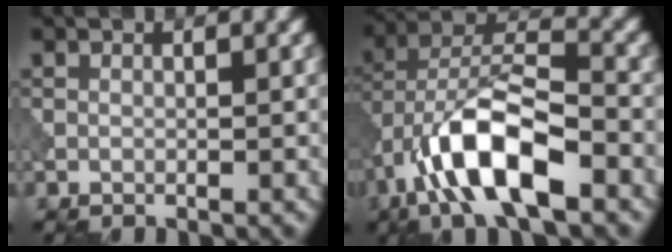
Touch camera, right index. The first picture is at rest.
{"total": 10.3, "force": [-4.9, 3.9, 8.2], "torque": [-0.151, 0.014, -0.092]}